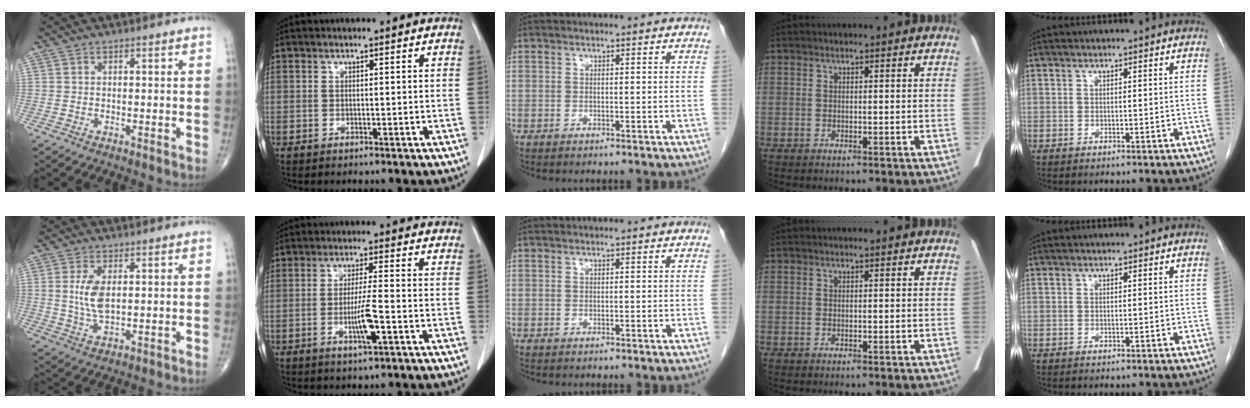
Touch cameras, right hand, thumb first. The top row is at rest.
{"thumb": {"total": 6.4, "force": [0.9, 3.1, 5.5], "torque": [-0.113, -0.008, 0.021]}, "index": {"total": 5.5, "force": [-1.8, 0.0, 5.2], "torque": [-0.098, -0.009, -0.032]}}